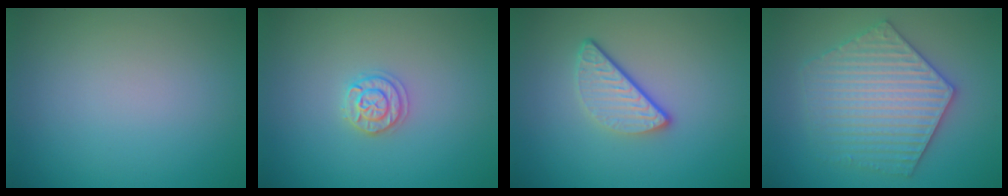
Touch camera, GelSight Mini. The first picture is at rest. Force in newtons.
{"total": 1.7, "press": 1.7, "slide": 0.2}
{"total": 3.2, "press": 2.5, "slide": 2.1}
{"total": 6.1, "press": 6.1, "slide": 1.0}